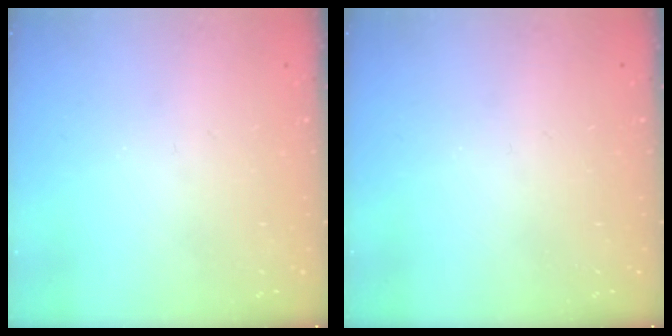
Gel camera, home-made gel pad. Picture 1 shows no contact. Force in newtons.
{"total": 0.0}